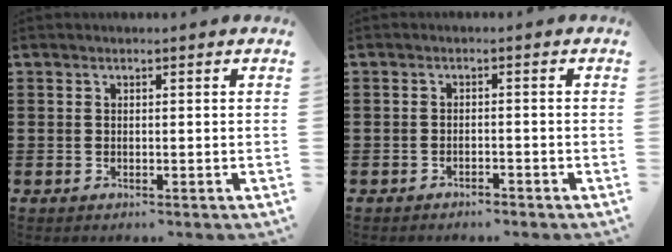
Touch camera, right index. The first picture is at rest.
{"total": 1.4, "force": [-1.3, 0.2, 0.2], "torque": [-0.009, 0.001, -0.027]}